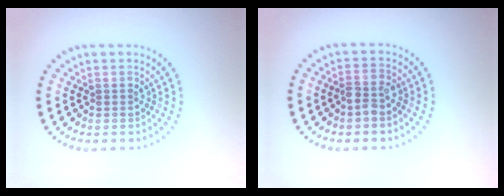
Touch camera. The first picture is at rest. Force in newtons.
{"total": 1.7, "press": 1.6, "slide": 0.7}